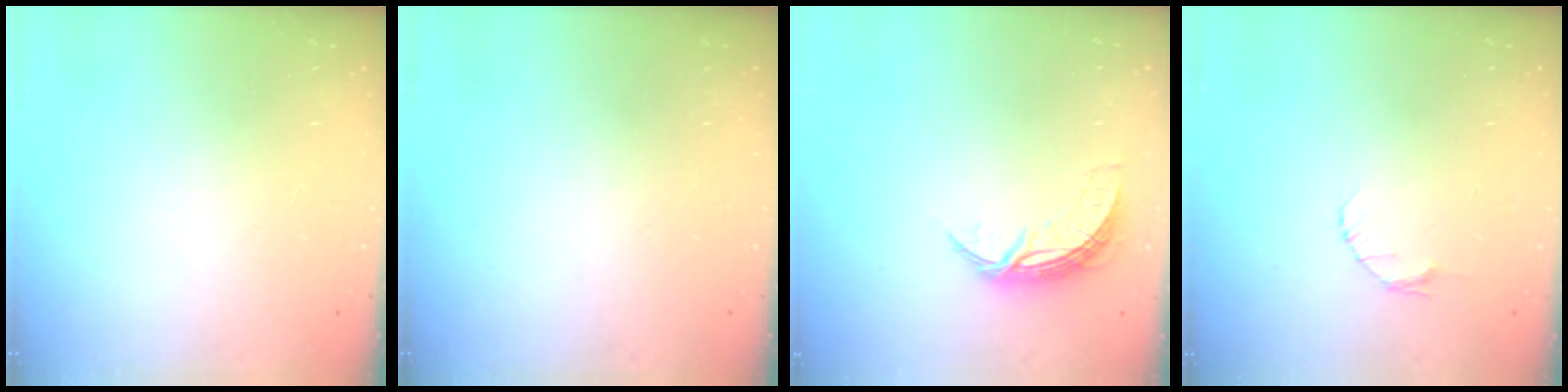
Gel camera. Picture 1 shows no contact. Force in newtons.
{"total": 0.0}
{"total": 7.4, "press": 7.4, "slide": 0.5}
{"total": 2.6, "press": 2.6, "slide": 0.3}